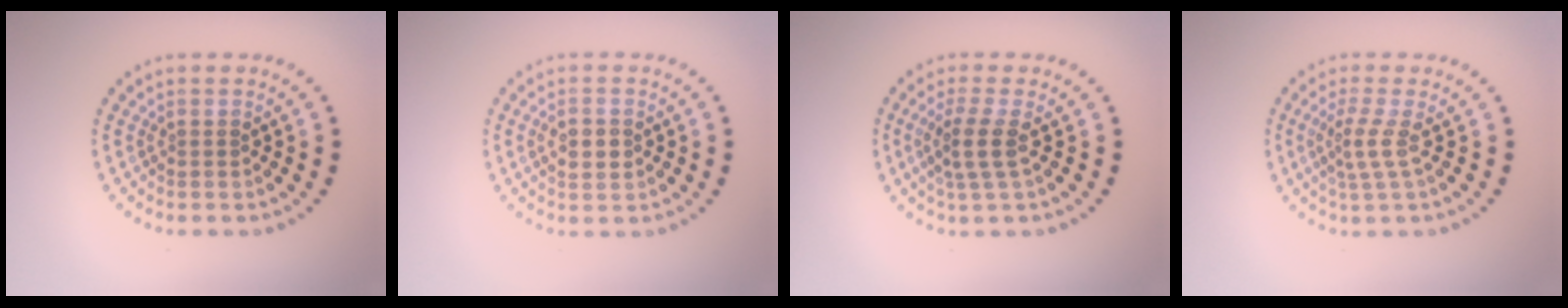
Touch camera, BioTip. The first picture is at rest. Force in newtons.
{"total": 1.9, "press": 1.9, "slide": 0.0}
{"total": 2.7, "press": 2.1, "slide": 1.6}
{"total": 2.2, "press": 1.5, "slide": 1.6}